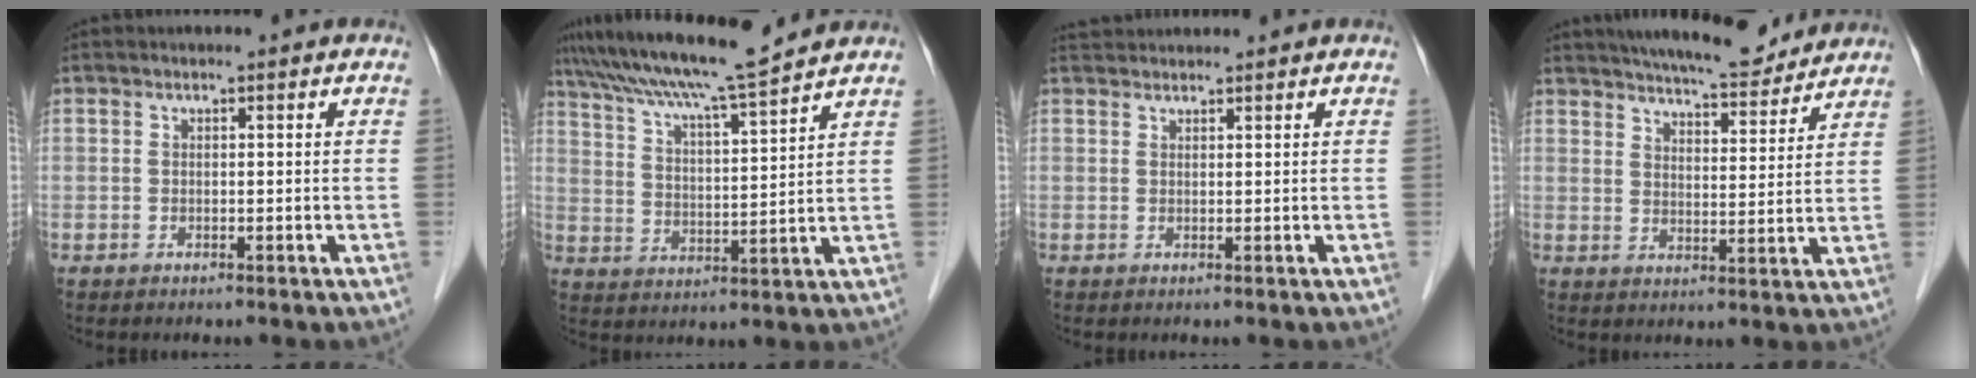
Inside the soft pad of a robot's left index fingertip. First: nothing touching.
{"total": 13.1, "force": [11.6, -0.6, 6.1], "torque": [-0.113, 0.010, 0.192]}
{"total": 2.5, "force": [2.4, 0.3, 0.2], "torque": [-0.006, 0.026, 0.047]}
{"total": 12.4, "force": [11.6, 2.1, 3.9], "torque": [-0.056, -0.003, 0.164]}